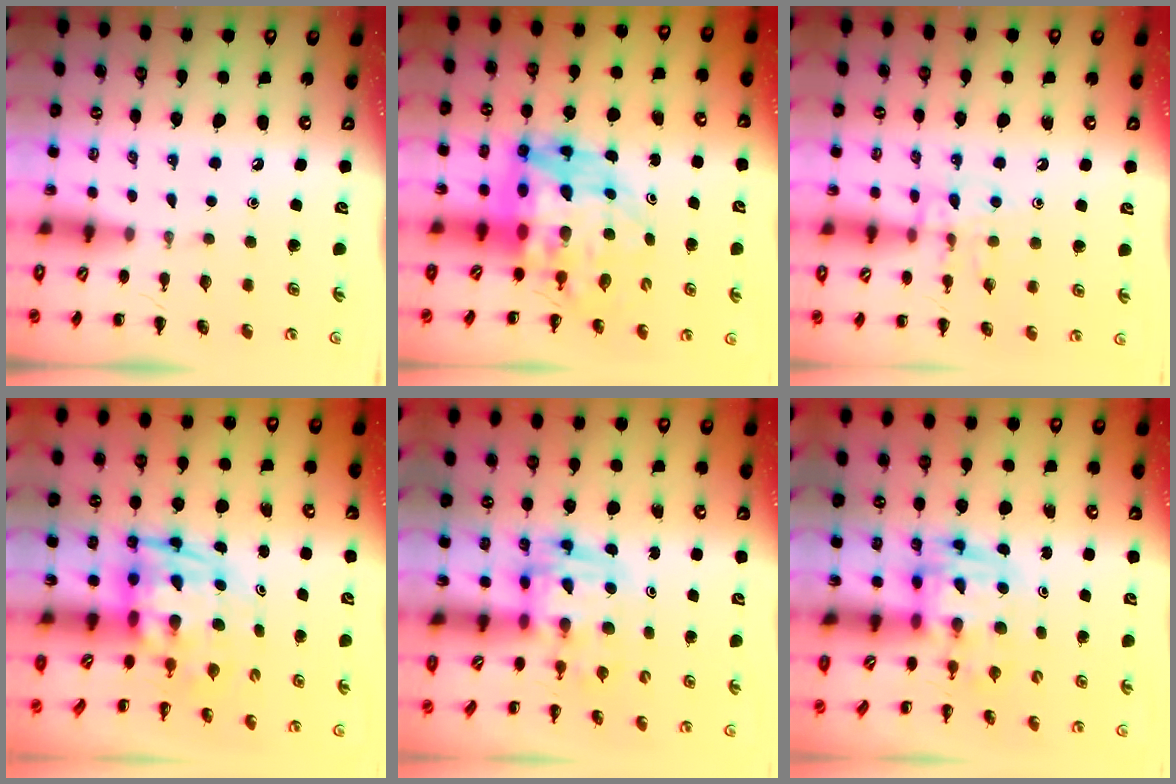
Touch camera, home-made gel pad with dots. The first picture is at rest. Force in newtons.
{"total": 12.5, "press": 11.9, "slide": 3.7}
{"total": 11.1, "press": 11.1, "slide": 0.7}
{"total": 3.9, "press": 3.6, "slide": 1.4}
{"total": 2.8, "press": 2.7, "slide": 0.5}
{"total": 2.9, "press": 2.9, "slide": 0.6}